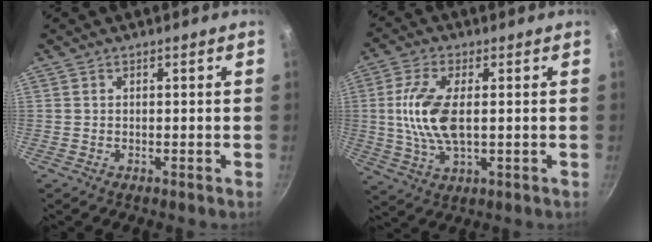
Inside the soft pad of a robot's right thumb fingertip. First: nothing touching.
{"total": 10.8, "force": [0.8, 5.0, 9.6], "torque": [-0.198, -0.001, 0.013]}